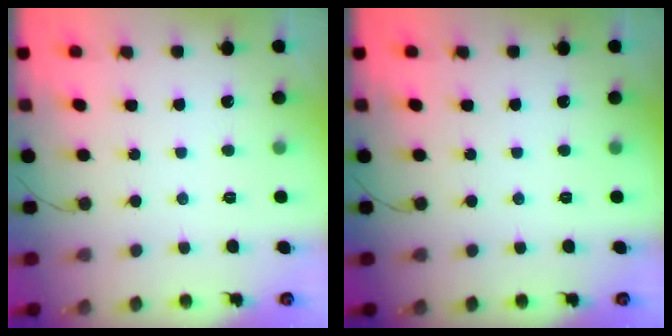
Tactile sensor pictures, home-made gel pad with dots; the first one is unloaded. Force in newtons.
{"total": 0.0}